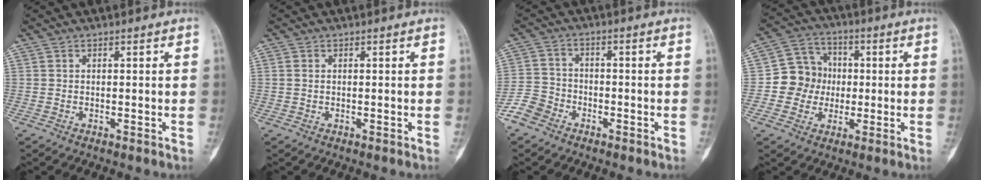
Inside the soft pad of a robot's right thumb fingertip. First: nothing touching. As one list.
[{"total": 0.5, "force": [0.1, 0.2, 0.5], "torque": [-0.012, -0.001, 0.000]}, {"total": 5.2, "force": [-3.7, 3.6, 0.9], "torque": [-0.008, 0.017, -0.080]}, {"total": 9.0, "force": [-0.6, 8.5, 2.9], "torque": [-0.008, 0.022, -0.018]}]